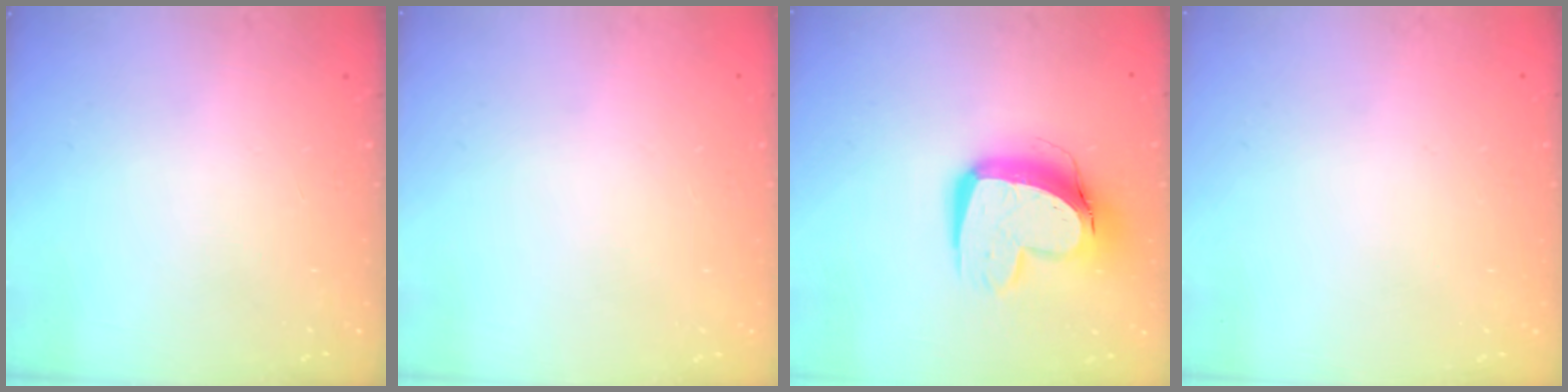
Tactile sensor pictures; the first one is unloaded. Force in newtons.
{"total": 0.0}
{"total": 14.0, "press": 14.0, "slide": 1.5}
{"total": 0.0}